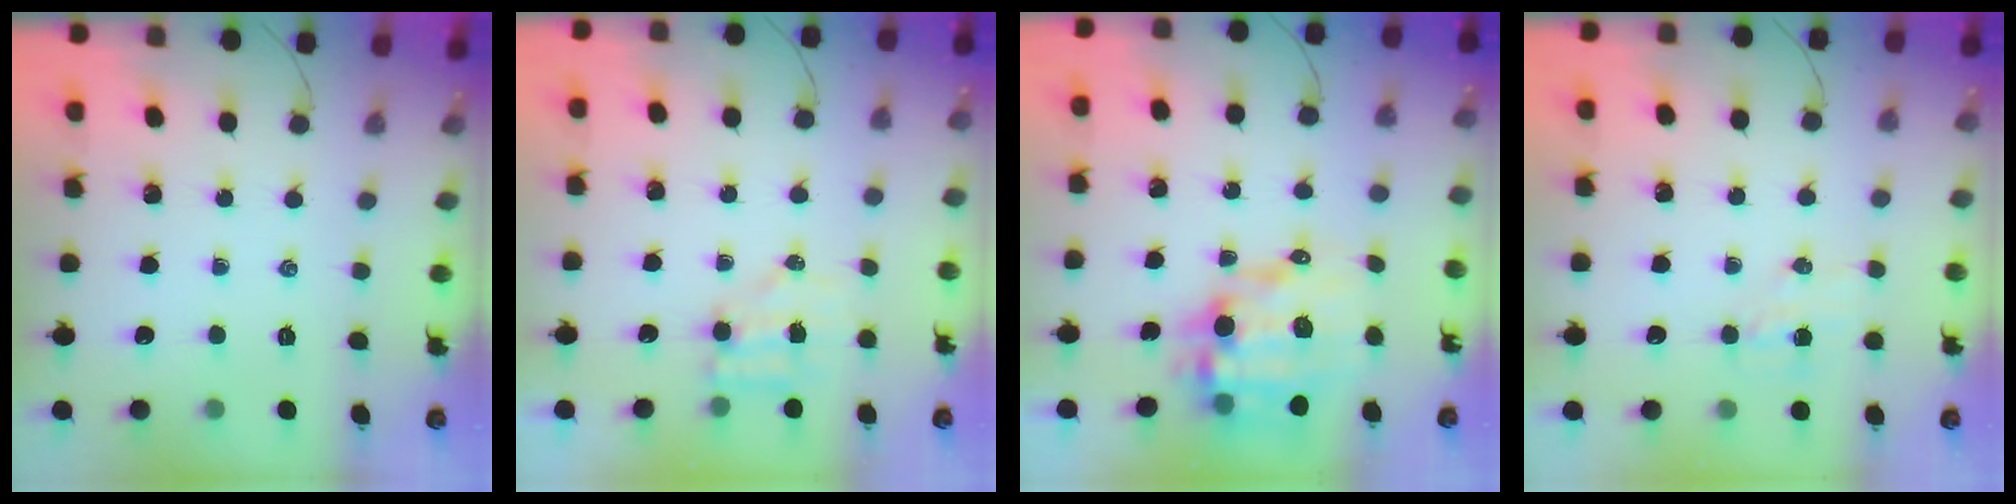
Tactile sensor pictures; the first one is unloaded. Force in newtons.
{"total": 4.5, "press": 4.5, "slide": 0.8}
{"total": 12.4, "press": 11.9, "slide": 3.5}
{"total": 5.1, "press": 5.0, "slide": 1.2}